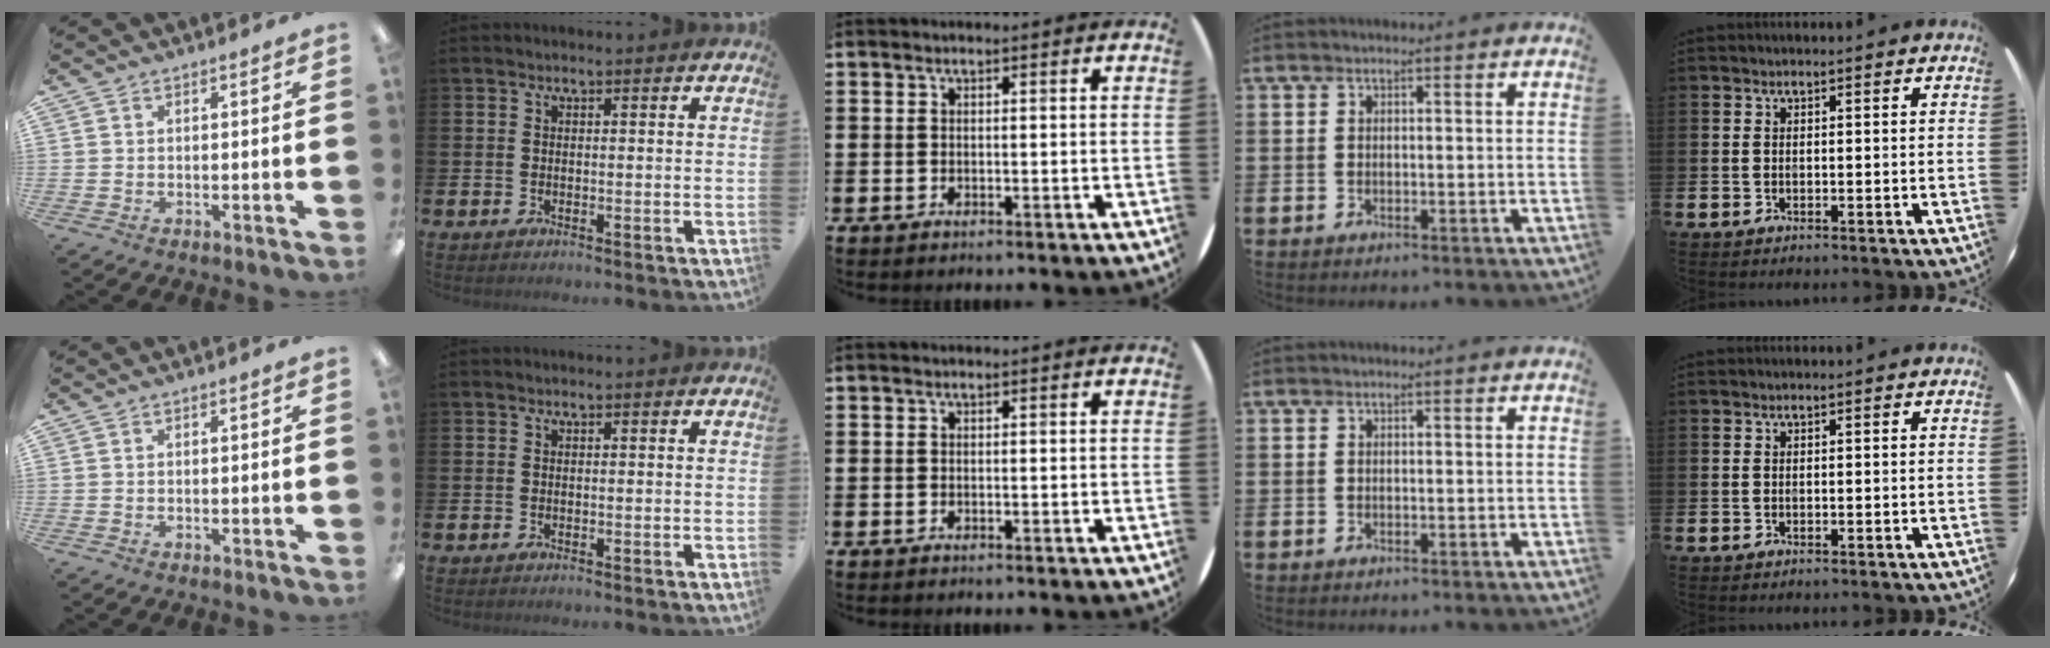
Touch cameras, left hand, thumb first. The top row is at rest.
{}